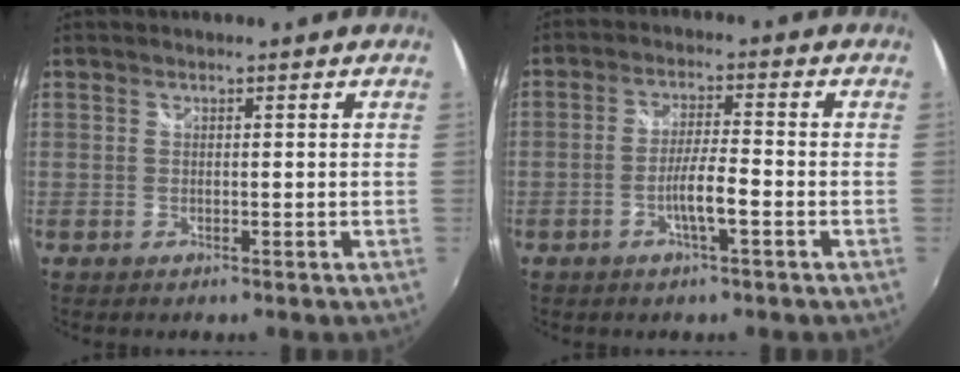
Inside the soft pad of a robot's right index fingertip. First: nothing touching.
{"total": 5.1, "force": [-2.3, 0.2, 4.5], "torque": [-0.087, 0.000, -0.041]}